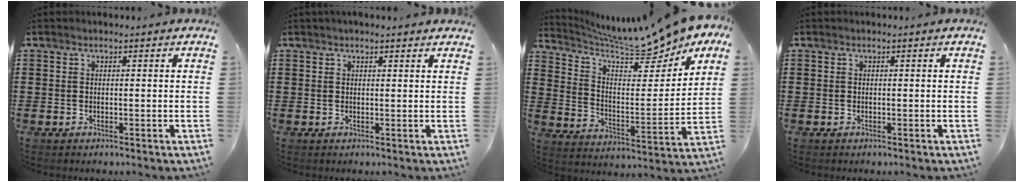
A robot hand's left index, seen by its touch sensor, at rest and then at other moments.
{"total": 1.2, "force": [1.0, 0.5, 0.2], "torque": [-0.005, 0.003, 0.020]}
{"total": 10.6, "force": [9.8, 1.2, 4.1], "torque": [-0.088, -0.077, 0.162]}
{"total": 0.0}